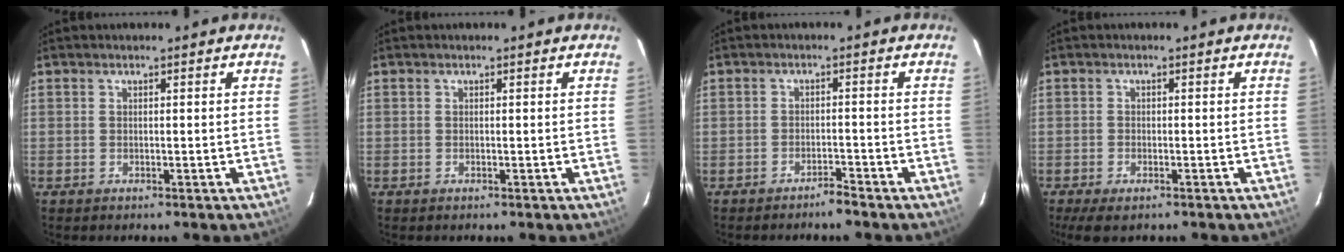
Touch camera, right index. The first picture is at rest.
{"total": 0.0}
{"total": 2.1, "force": [-2.0, 0.2, 0.5], "torque": [-0.016, 0.002, -0.032]}
{"total": 4.5, "force": [-3.1, 1.7, 2.7], "torque": [-0.063, -0.016, -0.054]}